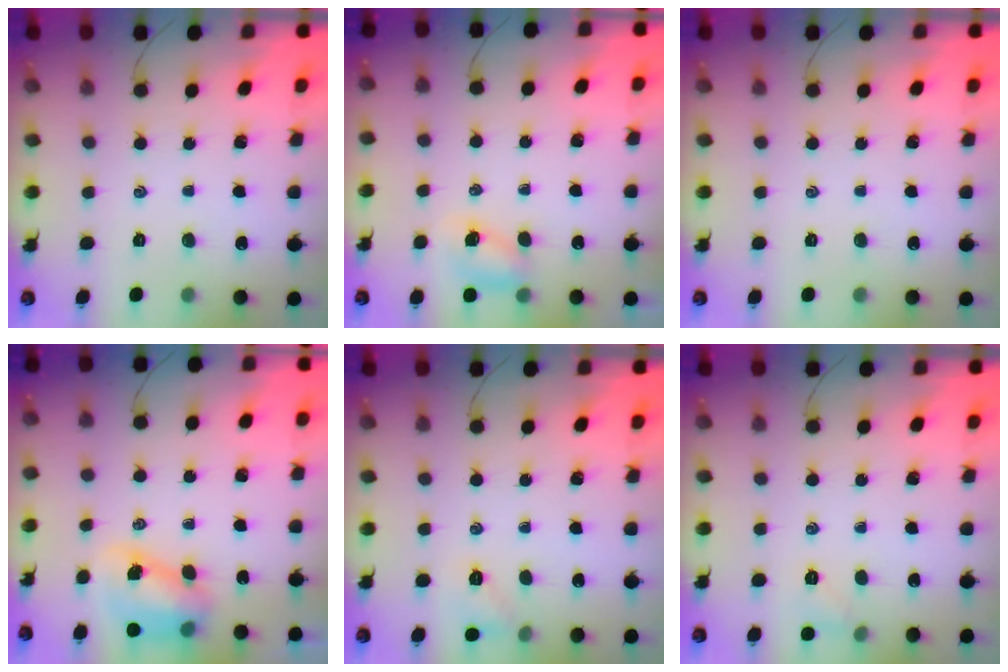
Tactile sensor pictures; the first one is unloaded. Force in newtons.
{"total": 5.2, "press": 5.1, "slide": 0.7}
{"total": 0.0}
{"total": 7.8, "press": 7.7, "slide": 1.6}
{"total": 5.7, "press": 5.4, "slide": 1.6}
{"total": 5.0, "press": 4.7, "slide": 1.5}